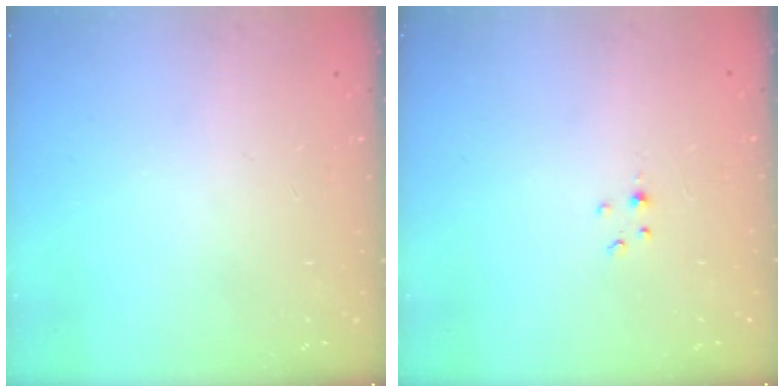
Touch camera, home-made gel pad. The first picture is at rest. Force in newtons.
{"total": 1.0, "press": 1.0, "slide": 0.2}